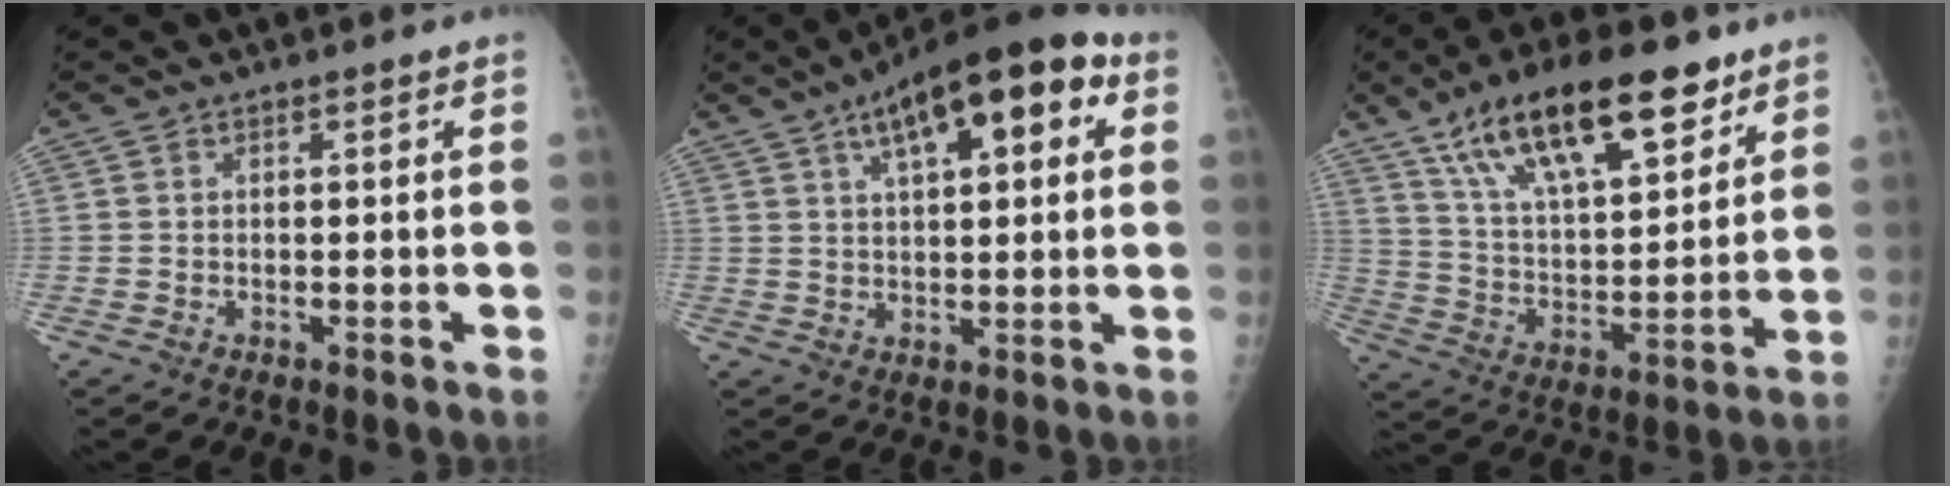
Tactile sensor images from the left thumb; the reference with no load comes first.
{"total": 16.8, "force": [7.0, 6.6, 13.8], "torque": [-0.185, 0.016, 0.100]}
{"total": 22.4, "force": [13.8, 8.5, 15.5], "torque": [-0.231, -0.039, 0.243]}